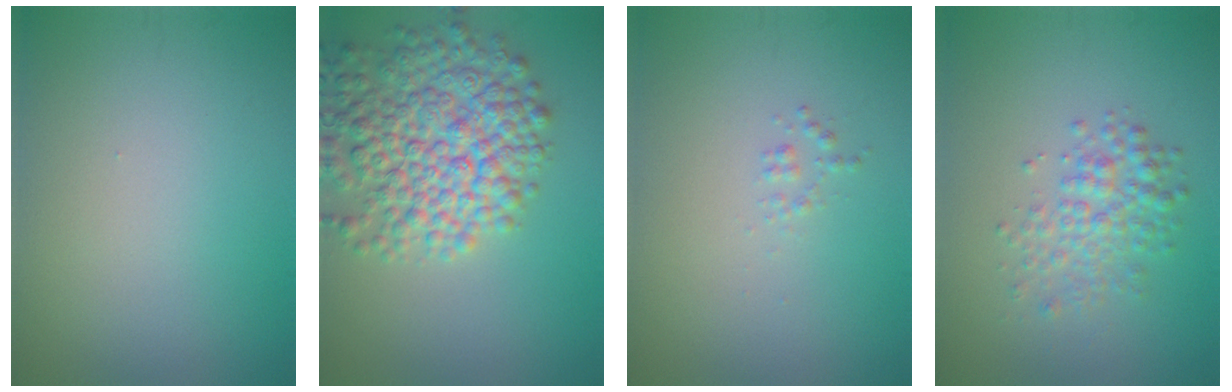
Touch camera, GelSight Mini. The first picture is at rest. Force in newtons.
{"total": 8.6, "press": 8.6, "slide": 0.4}
{"total": 0.7, "press": 0.7, "slide": 0.0}
{"total": 3.2, "press": 3.2, "slide": 0.0}